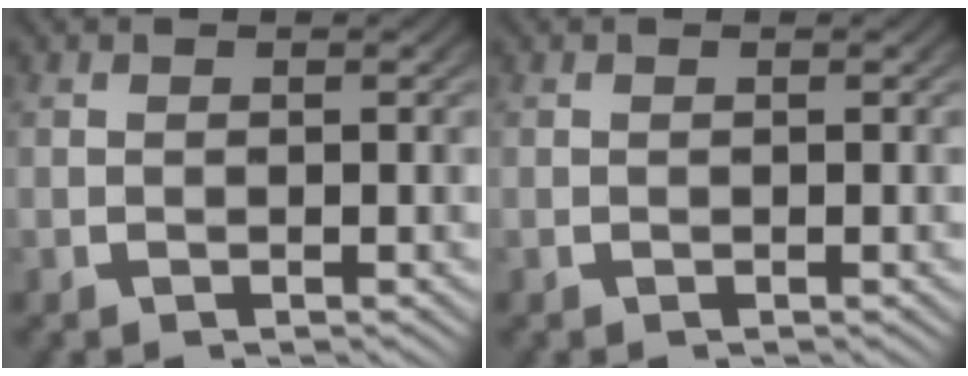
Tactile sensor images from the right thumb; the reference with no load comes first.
{"total": 0.0}